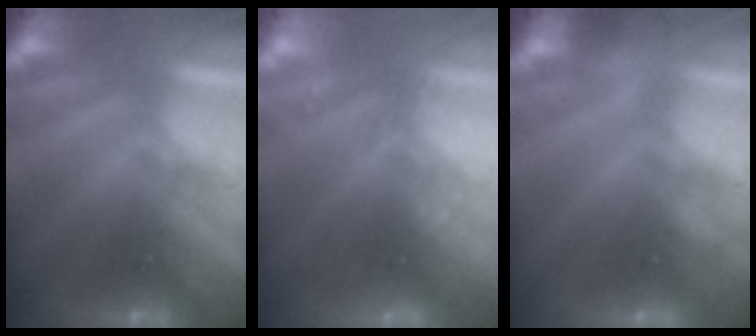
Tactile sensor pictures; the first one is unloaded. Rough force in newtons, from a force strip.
{"total": 2.4}
{"total": 2.5}